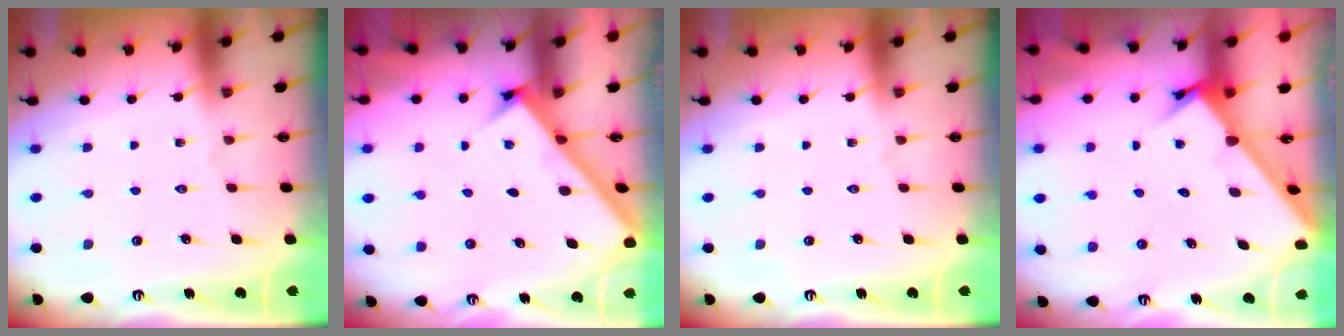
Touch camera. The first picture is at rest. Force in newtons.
{"total": 2.4, "press": 2.4, "slide": 0.2}
{"total": 0.0}
{"total": 2.5, "press": 2.5, "slide": 0.3}